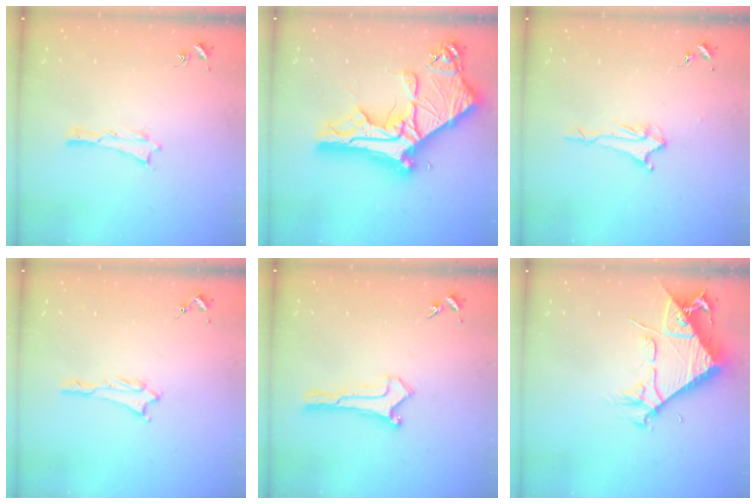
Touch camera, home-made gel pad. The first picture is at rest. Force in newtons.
{"total": 16.9, "press": 16.8, "slide": 1.7}
{"total": 2.1, "press": 2.0, "slide": 0.4}
{"total": 1.2, "press": 1.2, "slide": 0.1}
{"total": 0.0}
{"total": 6.8, "press": 6.8, "slide": 0.9}